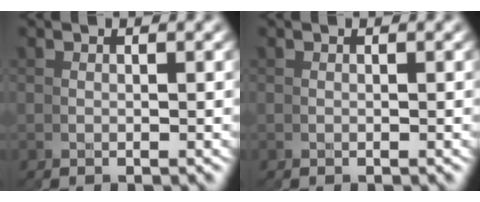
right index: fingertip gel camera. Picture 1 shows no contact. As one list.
[{"total": 0.0}]